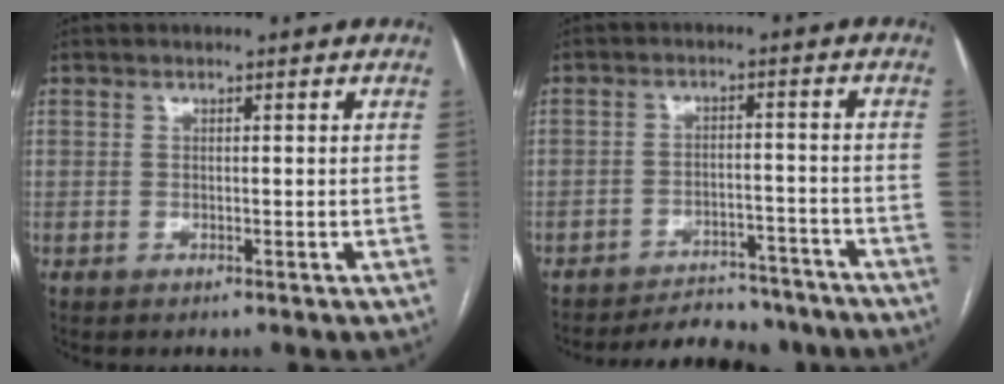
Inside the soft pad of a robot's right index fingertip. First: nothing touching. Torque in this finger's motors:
{"motor_torque": [0.65, -1.49, 0.39, 0.03]}